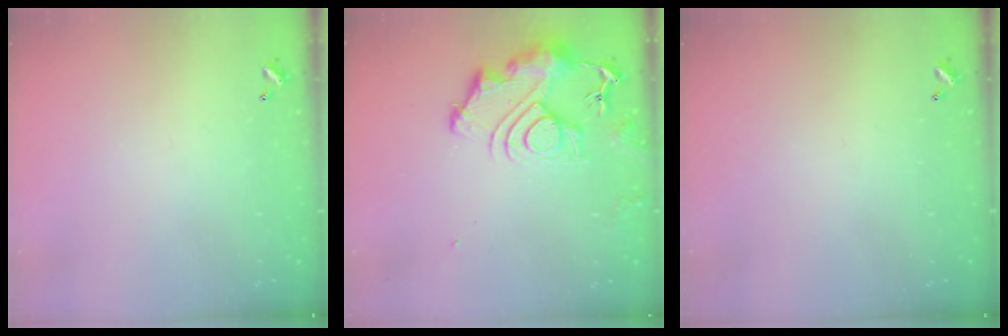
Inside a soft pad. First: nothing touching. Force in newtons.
{"total": 12.2, "press": 12.1, "slide": 1.4}
{"total": 0.0}